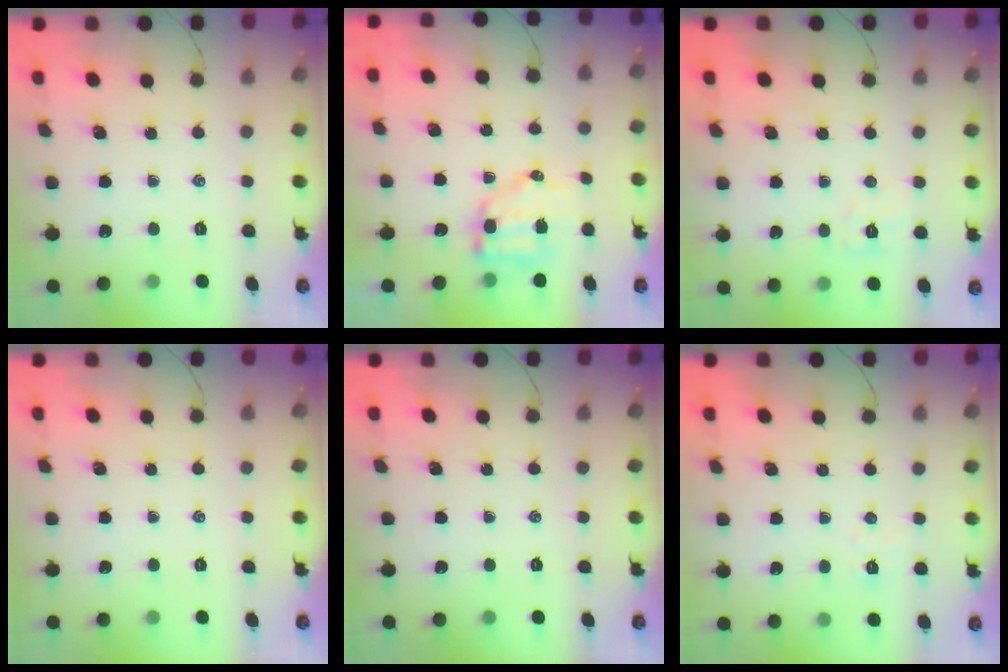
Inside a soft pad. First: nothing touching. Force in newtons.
{"total": 7.6, "press": 7.5, "slide": 1.2}
{"total": 6.2, "press": 6.1, "slide": 1.3}
{"total": 0.0}
{"total": 0.0}
{"total": 3.1, "press": 2.9, "slide": 1.0}